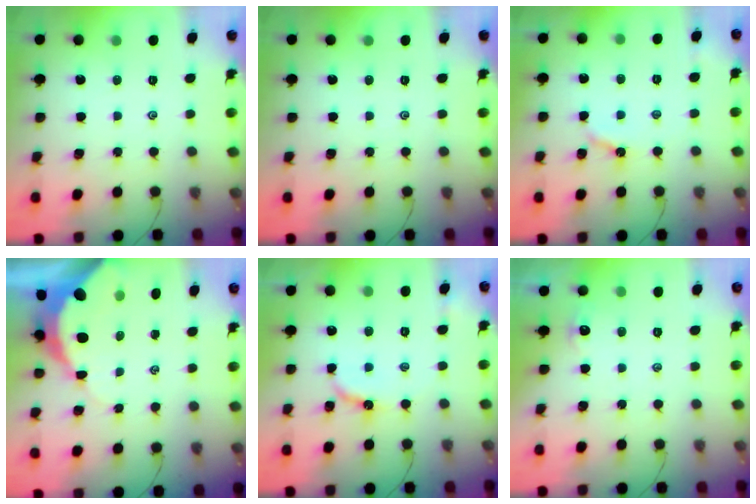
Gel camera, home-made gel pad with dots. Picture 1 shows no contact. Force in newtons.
{"total": 0.0}
{"total": 4.2, "press": 4.2, "slide": 0.2}
{"total": 8.7, "press": 8.6, "slide": 0.9}
{"total": 6.8, "press": 6.7, "slide": 0.6}
{"total": 2.4, "press": 2.4, "slide": 0.3}